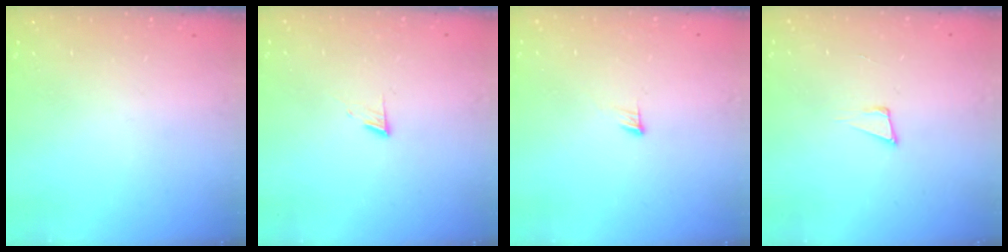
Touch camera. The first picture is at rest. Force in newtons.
{"total": 5.1, "press": 5.1, "slide": 0.6}
{"total": 3.3, "press": 3.3, "slide": 0.2}
{"total": 4.0, "press": 2.5, "slide": 3.1}